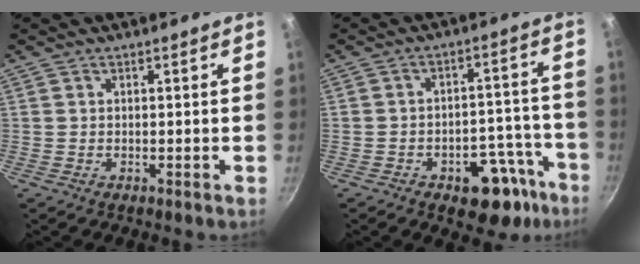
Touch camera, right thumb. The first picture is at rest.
{"total": 11.7, "force": [-6.7, 6.0, 7.5], "torque": [-0.065, 0.060, -0.084]}